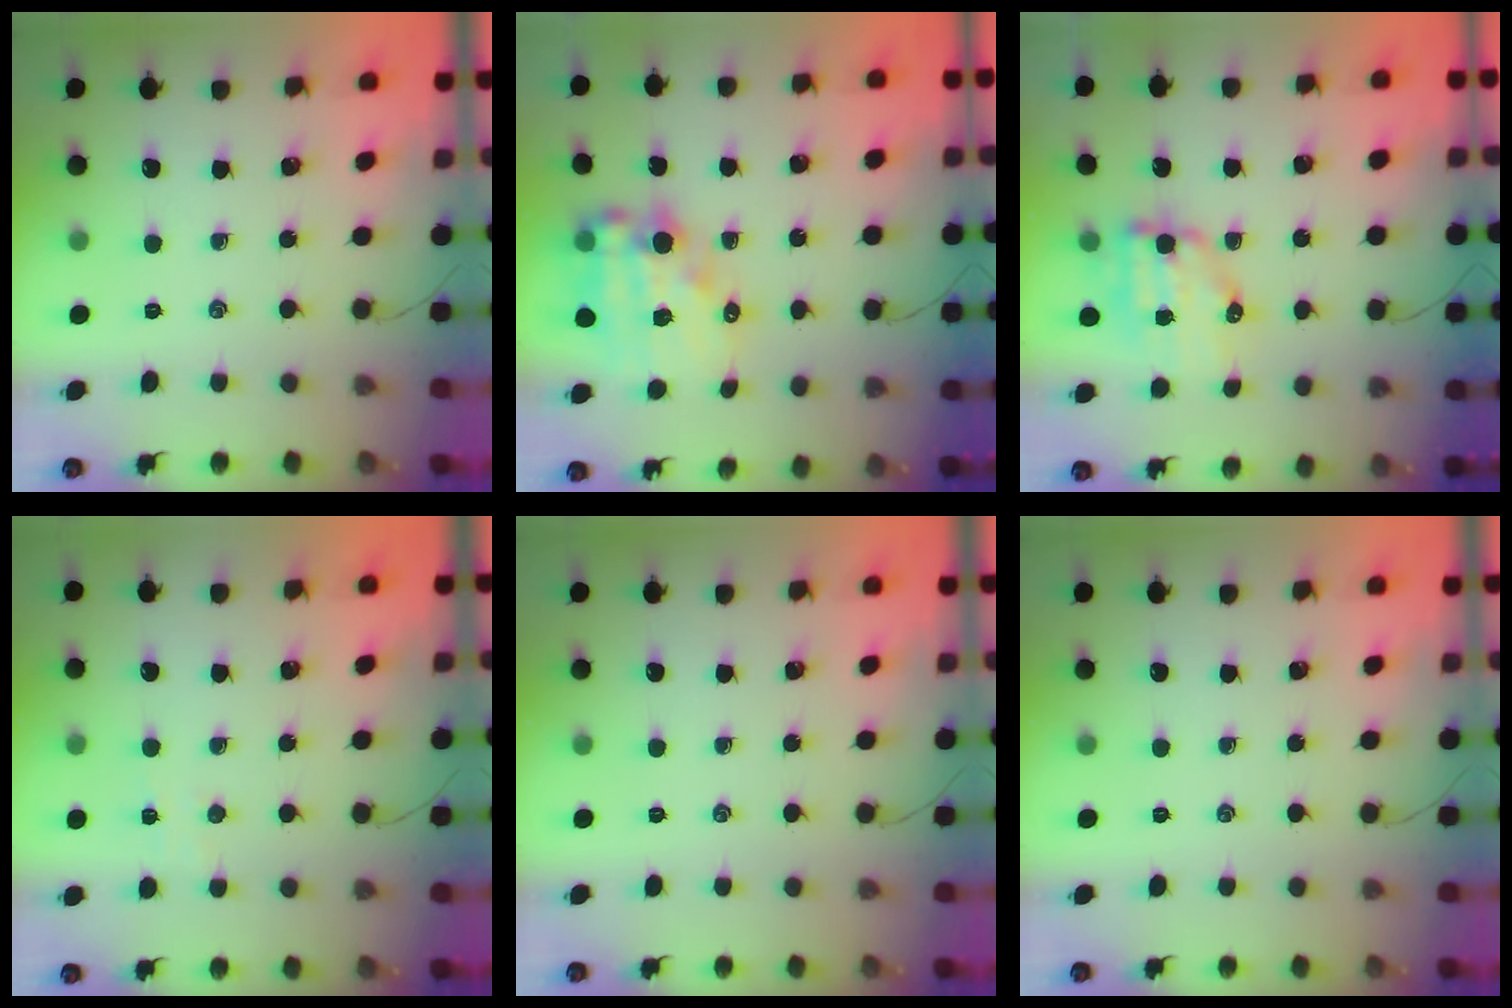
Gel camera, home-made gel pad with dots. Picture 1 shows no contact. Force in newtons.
{"total": 13.2, "press": 12.8, "slide": 3.2}
{"total": 7.9, "press": 7.7, "slide": 1.7}
{"total": 2.9, "press": 2.8, "slide": 0.7}
{"total": 0.0}
{"total": 0.0}